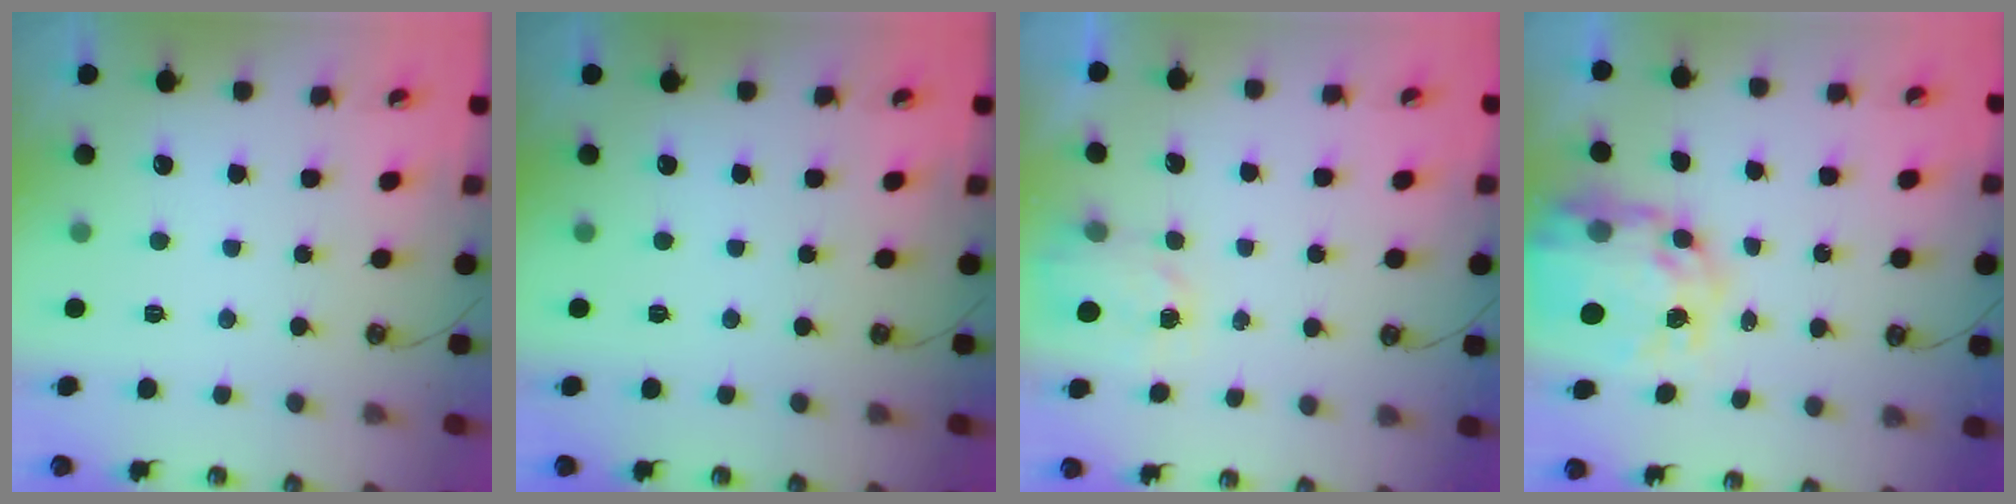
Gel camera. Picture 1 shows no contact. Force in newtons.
{"total": 0.0}
{"total": 1.5, "press": 1.5, "slide": 0.2}
{"total": 12.5, "press": 12.4, "slide": 0.9}